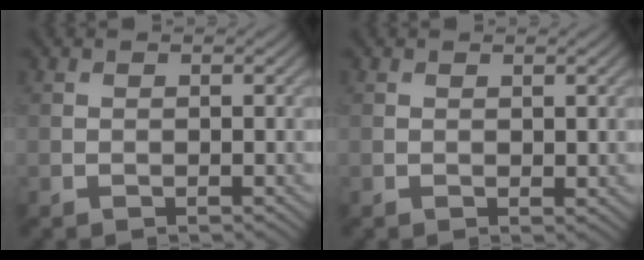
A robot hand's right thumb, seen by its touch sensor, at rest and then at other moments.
{"total": 0.6, "force": [0.3, 0.3, 0.4], "torque": [-0.003, 0.000, 0.006]}